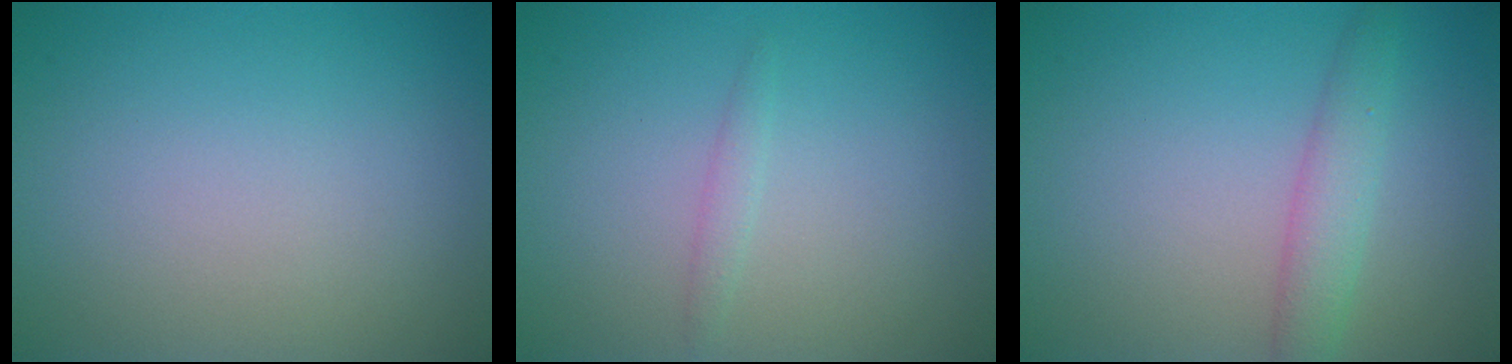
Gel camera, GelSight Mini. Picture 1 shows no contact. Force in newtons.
{"total": 0.9, "press": 0.9, "slide": 0.1}
{"total": 2.8, "press": 2.8, "slide": 0.1}